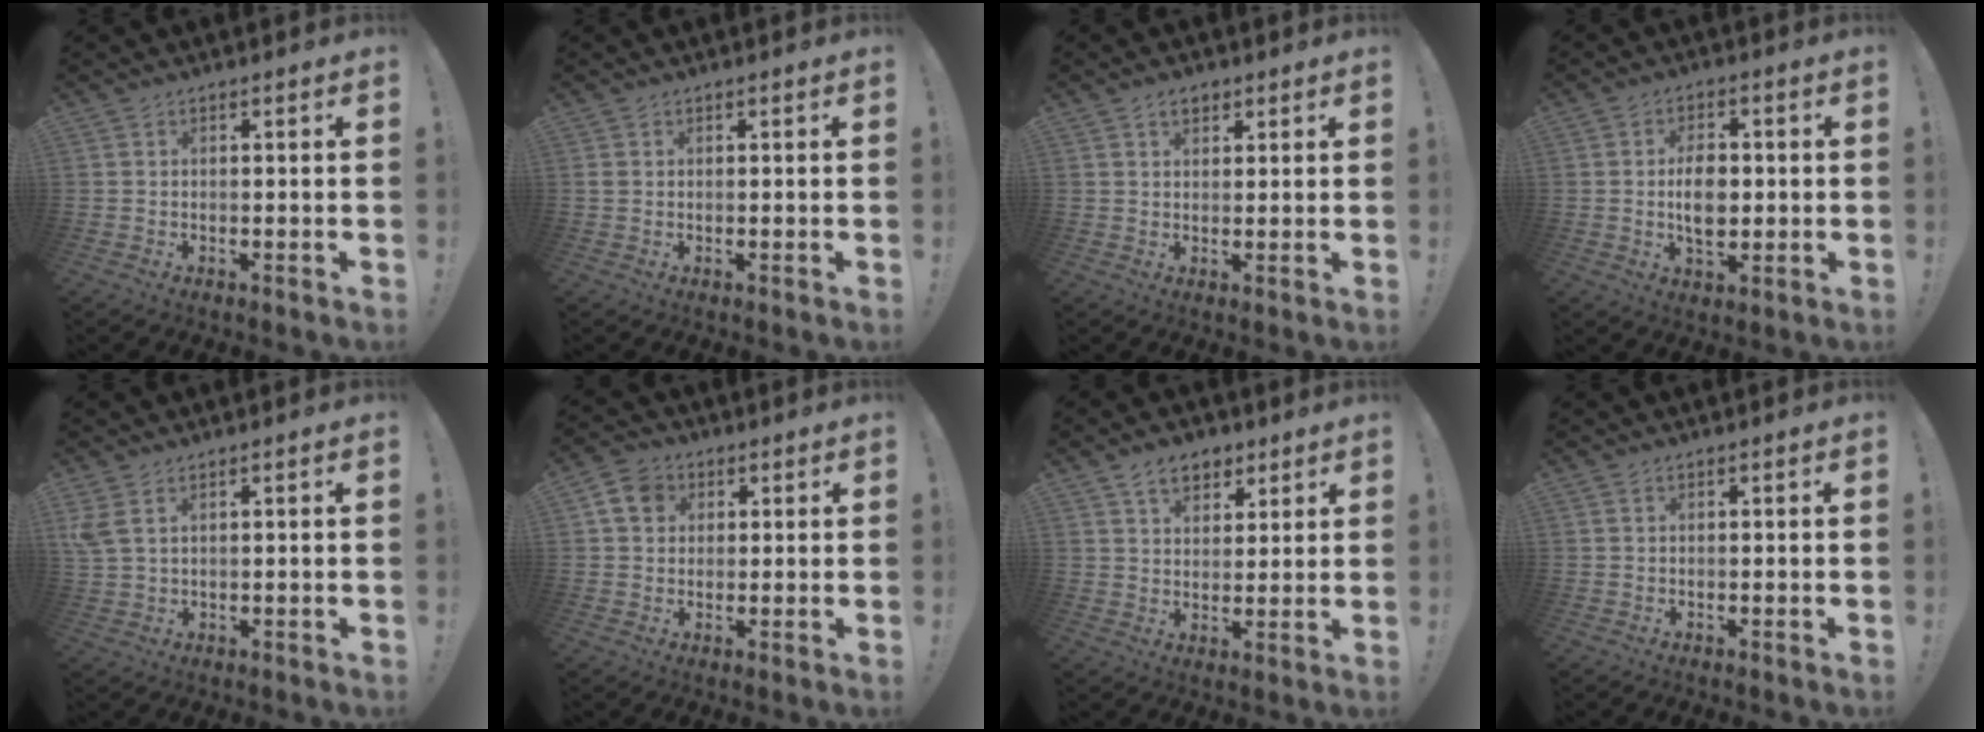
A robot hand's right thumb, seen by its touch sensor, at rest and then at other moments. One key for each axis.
{"total": 1.1, "fx": 0.2, "fy": 0.8, "fz": 0.7, "tx": -0.018, "ty": 0.006, "tz": 0.006}
{"total": 3.5, "fx": 1.9, "fy": 2.4, "fz": 1.7, "tx": -0.019, "ty": -0.003, "tz": 0.033}
{"total": 8.3, "fx": -0.3, "fy": 5.5, "fz": 6.2, "tx": -0.102, "ty": -0.001, "tz": -0.011}
{"total": 4.5, "fx": 2.1, "fy": 2.2, "fz": 3.4, "tx": -0.077, "ty": -0.004, "tz": 0.043}
{"total": 7.5, "fx": 2.5, "fy": 6.2, "fz": 3.4, "tx": -0.055, "ty": 0.003, "tz": 0.052}
{"total": 8.0, "fx": 4.9, "fy": 5.2, "fz": 3.5, "tx": -0.051, "ty": -0.017, "tz": 0.091}
{"total": 0.0}